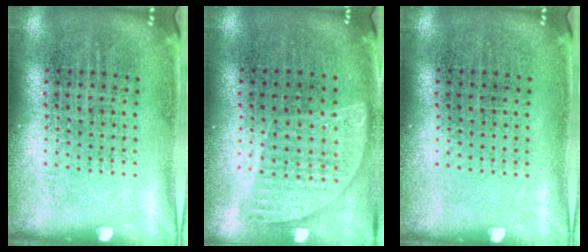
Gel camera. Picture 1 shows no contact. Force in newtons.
{"total": 0.8, "press": 0.8, "slide": 0.2}
{"total": 0.0}